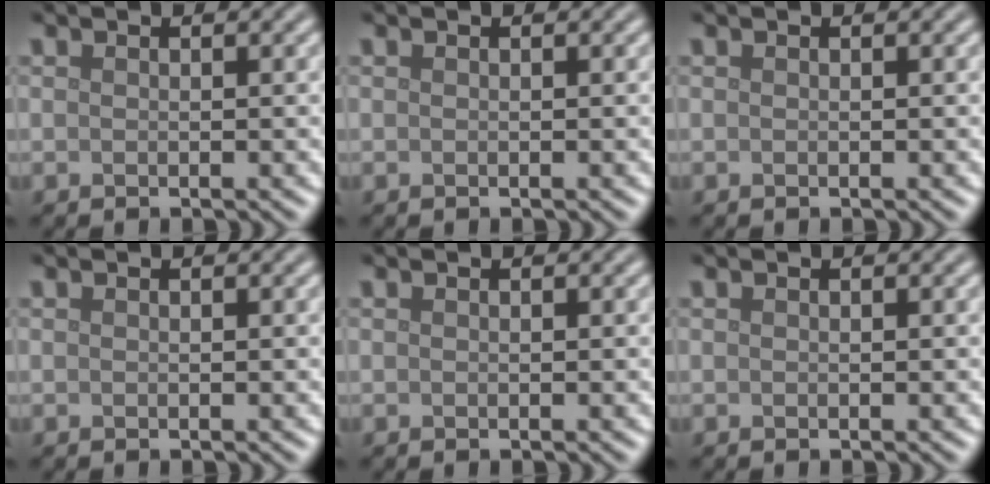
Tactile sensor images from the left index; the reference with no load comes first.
{"total": 0.0}
{"total": 0.0}
{"total": 0.0}
{"total": 0.0}
{"total": 0.0}